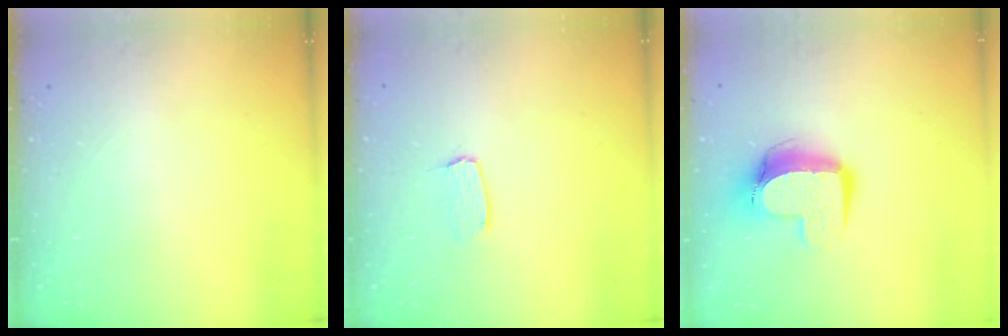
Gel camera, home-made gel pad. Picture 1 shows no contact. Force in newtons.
{"total": 3.6, "press": 3.6, "slide": 0.3}
{"total": 12.2, "press": 12.1, "slide": 1.2}